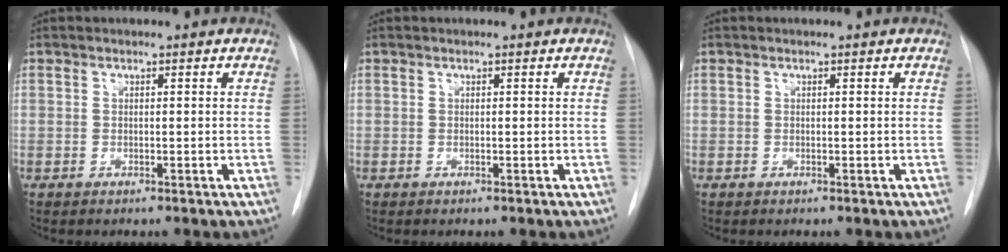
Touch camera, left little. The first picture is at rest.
{"total": 0.0}
{"total": 0.0}